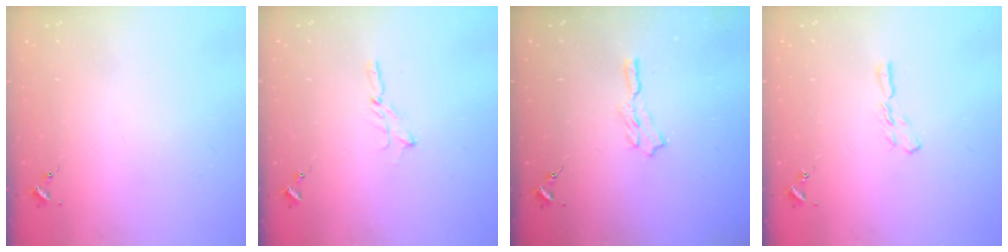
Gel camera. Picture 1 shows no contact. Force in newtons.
{"total": 3.6, "press": 3.6, "slide": 0.1}
{"total": 5.5, "press": 5.5, "slide": 0.6}
{"total": 5.6, "press": 5.5, "slide": 0.4}